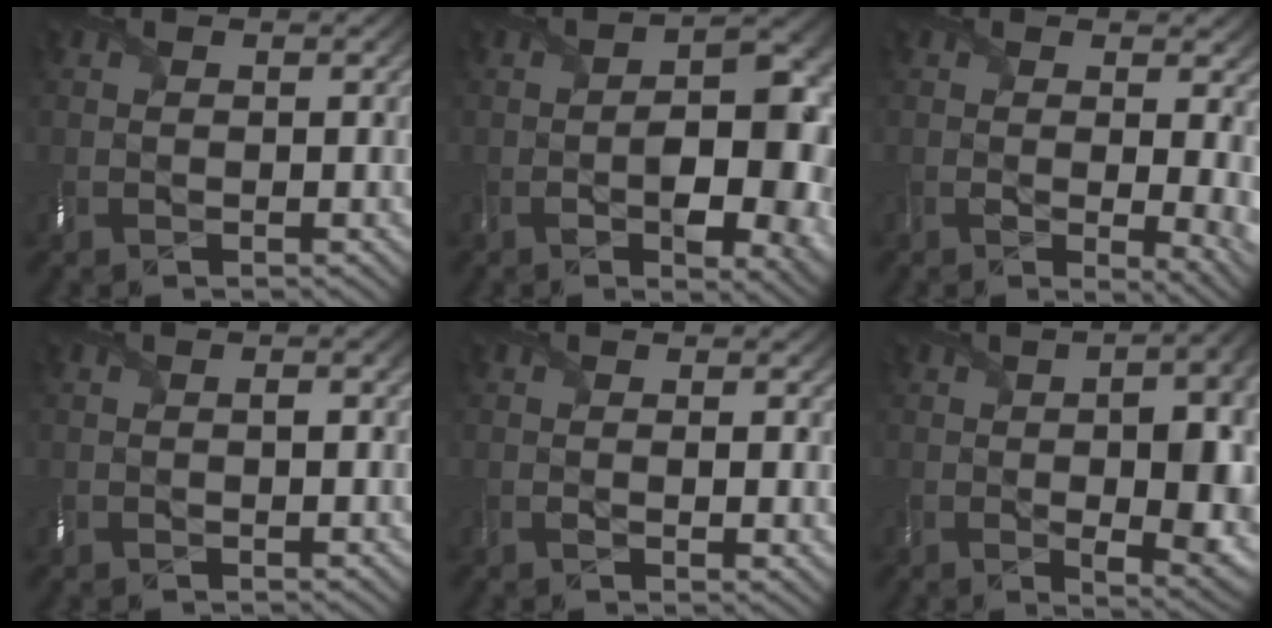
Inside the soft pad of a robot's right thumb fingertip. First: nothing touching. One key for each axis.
{"total": 11.0, "fx": -2.3, "fy": 5.5, "fz": 9.3, "tx": -0.129, "ty": -0.013, "tz": -0.033}
{"total": 6.4, "fx": -0.2, "fy": 2.8, "fz": 5.7, "tx": -0.079, "ty": -0.018, "tz": 0.006}
{"total": 1.1, "fx": 0.2, "fy": 0.3, "fz": 1.0, "tx": -0.018, "ty": 0.001, "tz": 0.001}
{"total": 1.5, "fx": 0.2, "fy": 0.6, "fz": 1.3, "tx": -0.026, "ty": -0.008, "tz": 0.004}
{"total": 14.0, "fx": -0.4, "fy": 5.4, "fz": 12.9, "tx": -0.167, "ty": -0.006, "tz": 0.006}